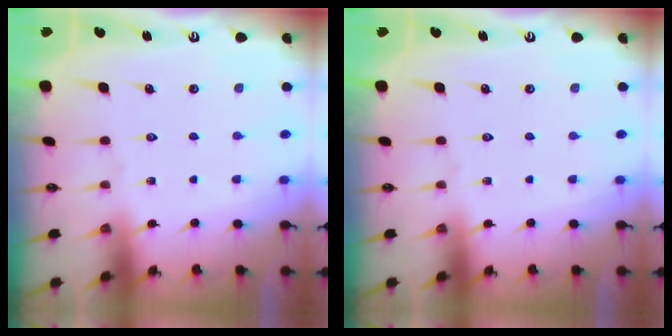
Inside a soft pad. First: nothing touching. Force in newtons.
{"total": 0.0}